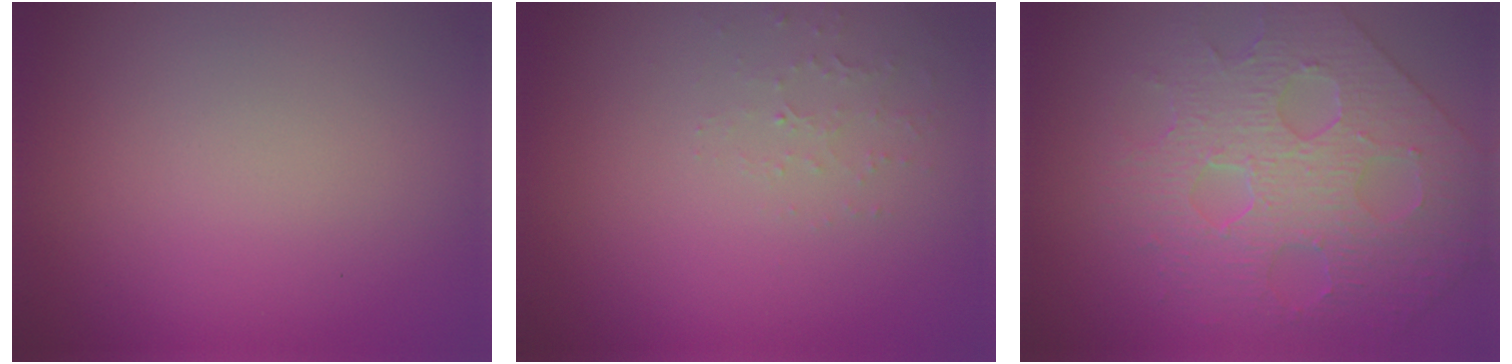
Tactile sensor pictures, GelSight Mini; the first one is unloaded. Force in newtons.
{"total": 1.3, "press": 1.3, "slide": 0.4}
{"total": 5.3, "press": 4.9, "slide": 2.0}